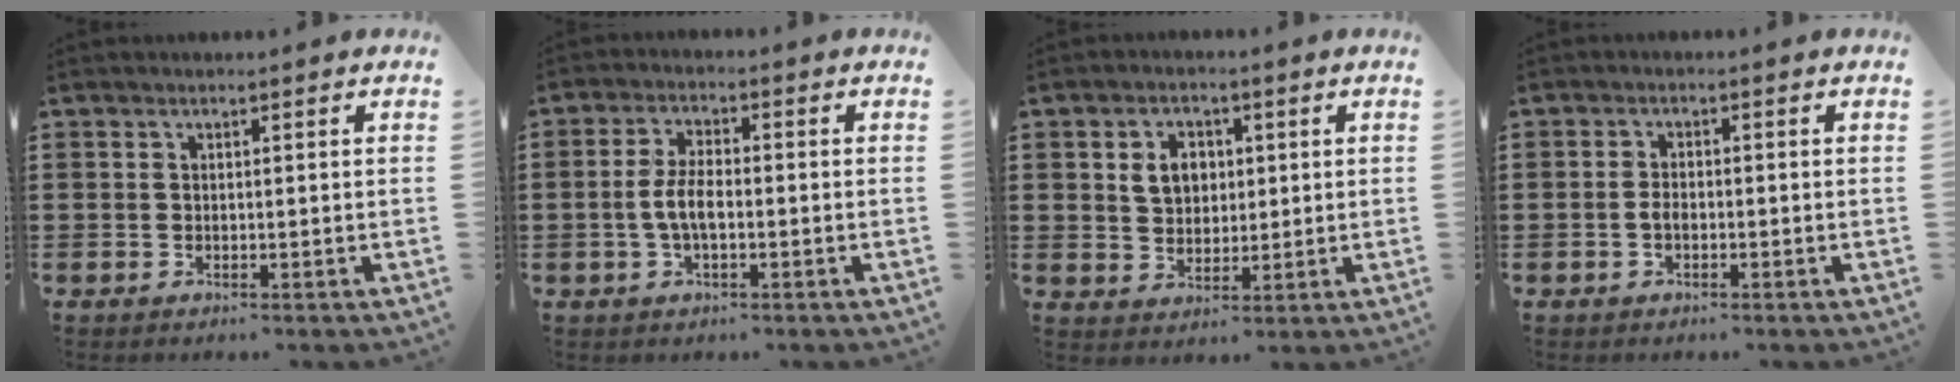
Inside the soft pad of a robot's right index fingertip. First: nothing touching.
{"total": 4.8, "force": [-0.9, 2.0, 4.2], "torque": [-0.104, -0.003, -0.025]}
{"total": 4.9, "force": [1.1, 3.9, 2.8], "torque": [-0.060, 0.011, 0.015]}
{"total": 1.8, "force": [-0.6, 0.8, 1.4], "torque": [-0.036, -0.004, -0.012]}